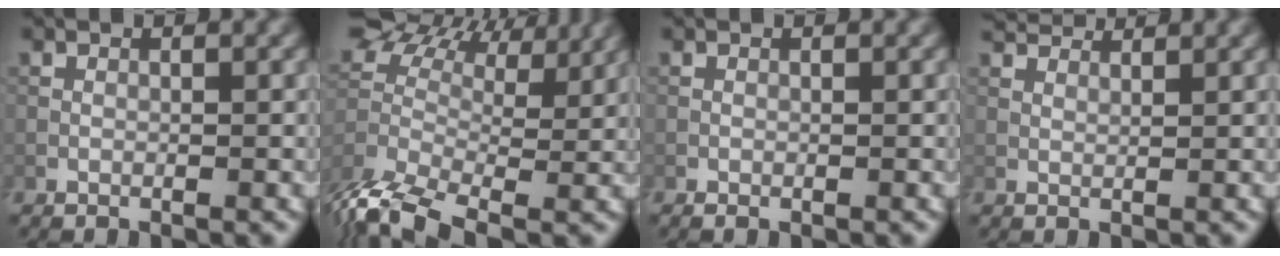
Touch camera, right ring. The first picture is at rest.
{"total": 8.2, "force": [-1.5, 4.7, 6.5], "torque": [-0.149, 0.011, -0.046]}
{"total": 0.0}
{"total": 3.3, "force": [2.9, 0.7, 1.3], "torque": [-0.028, -0.003, 0.049]}